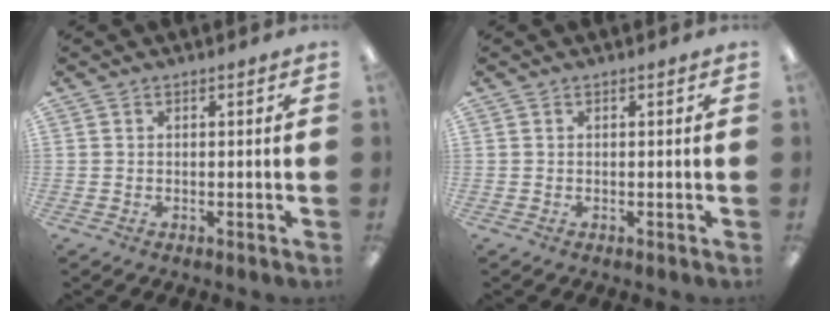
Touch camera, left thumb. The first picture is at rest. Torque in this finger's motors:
{"motor_torque": [-0.03, 0.03, 0.00, 0.00, 0.00]}